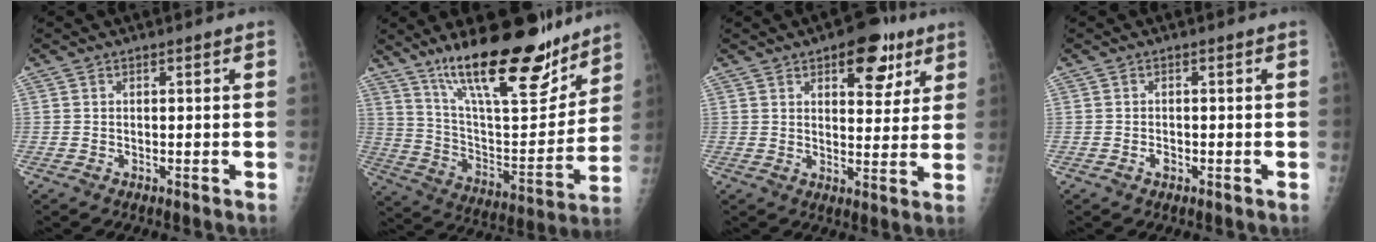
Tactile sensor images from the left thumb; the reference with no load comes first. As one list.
[{"total": 29.8, "force": [20.5, 9.0, 19.7], "torque": [-0.275, -0.084, 0.335]}, {"total": 13.6, "force": [7.5, 6.2, 9.4], "torque": [-0.088, -0.026, 0.105]}, {"total": 1.0, "force": [-0.4, 0.7, 0.6], "torque": [-0.007, 0.002, -0.007]}]